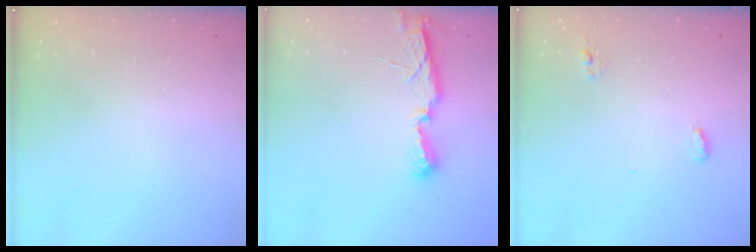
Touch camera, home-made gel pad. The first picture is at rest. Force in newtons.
{"total": 6.7, "press": 6.7, "slide": 0.8}
{"total": 4.2, "press": 4.0, "slide": 1.3}